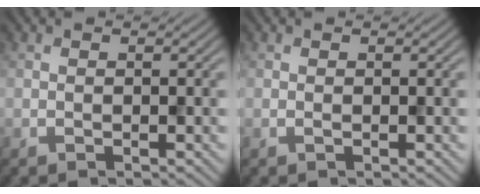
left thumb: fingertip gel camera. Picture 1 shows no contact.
{"total": 0.0}